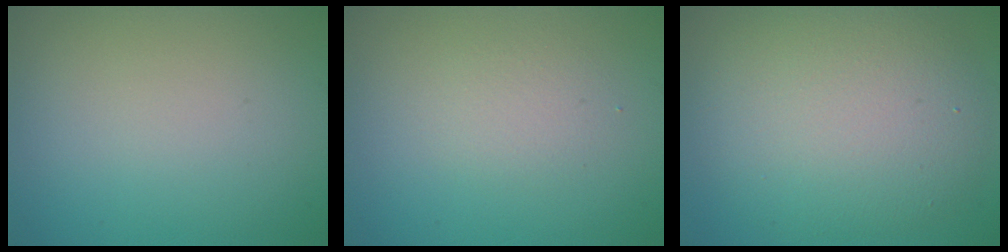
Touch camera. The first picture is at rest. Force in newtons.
{"total": 1.6, "press": 1.6, "slide": 0.3}
{"total": 8.2, "press": 8.2, "slide": 0.8}